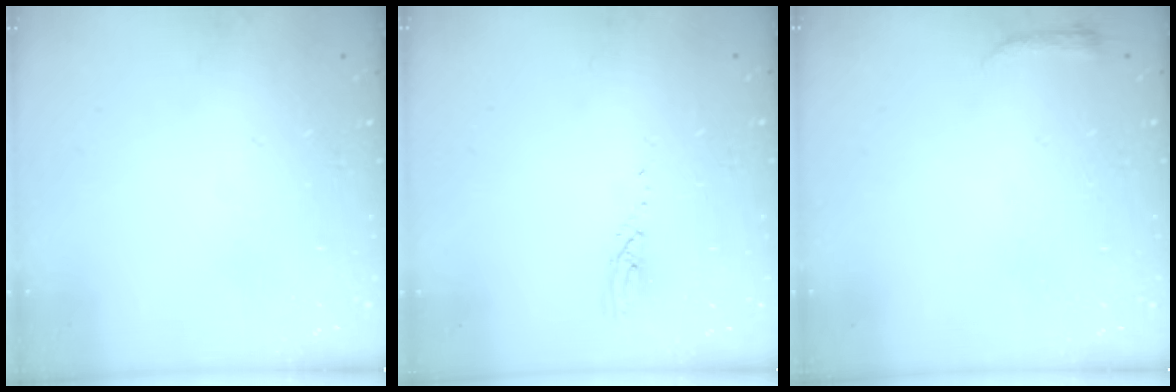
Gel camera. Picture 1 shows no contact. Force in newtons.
{"total": 3.0, "press": 3.0, "slide": 0.2}
{"total": 3.0, "press": 2.9, "slide": 0.6}